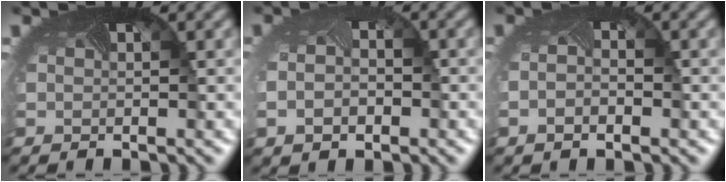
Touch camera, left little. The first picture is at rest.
{"total": 2.9, "force": [-0.7, 2.0, 2.0], "torque": [-0.047, -0.014, -0.008]}
{"total": 1.4, "force": [-0.6, 0.5, 1.1], "torque": [-0.023, -0.010, -0.009]}